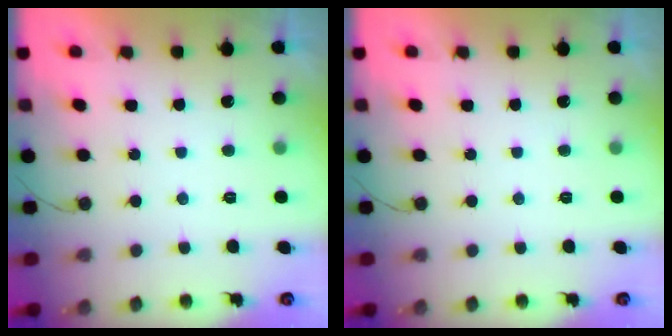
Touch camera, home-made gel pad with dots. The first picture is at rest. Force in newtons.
{"total": 0.0}